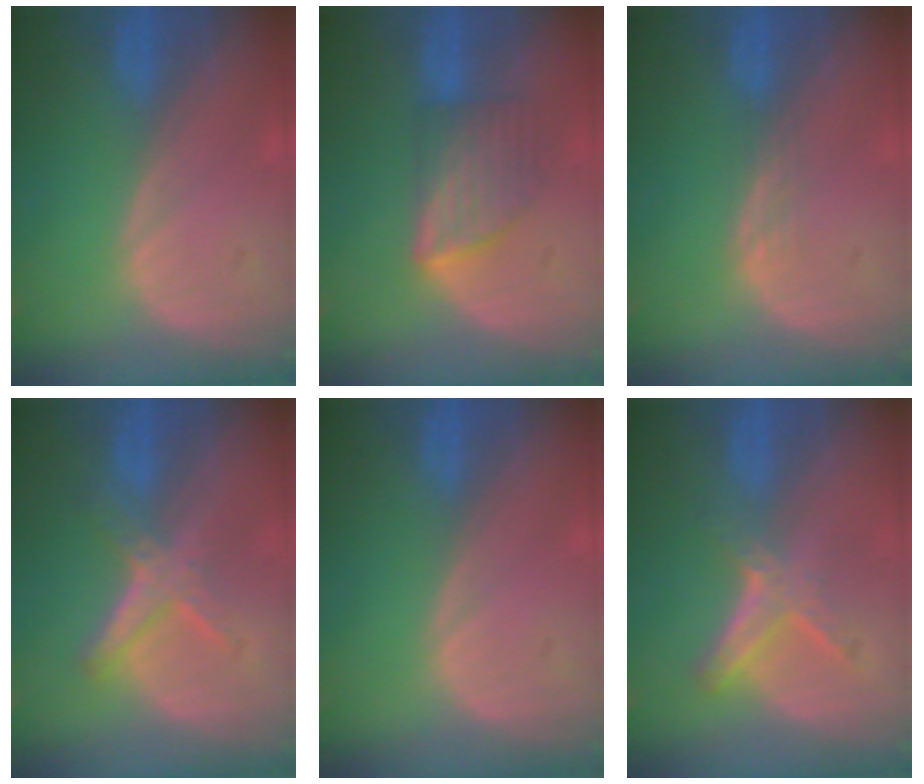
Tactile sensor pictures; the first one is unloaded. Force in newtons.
{"total": 5.9, "press": 5.7, "slide": 1.5}
{"total": 1.5, "press": 1.5, "slide": 0.3}
{"total": 5.6, "press": 5.3, "slide": 1.7}
{"total": 0.0}
{"total": 5.8, "press": 5.2, "slide": 2.5}